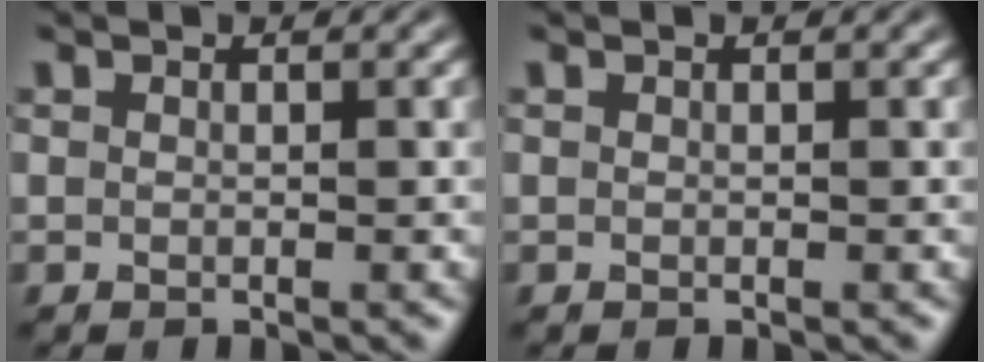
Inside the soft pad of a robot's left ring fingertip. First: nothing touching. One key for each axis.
{"total": 0.0}